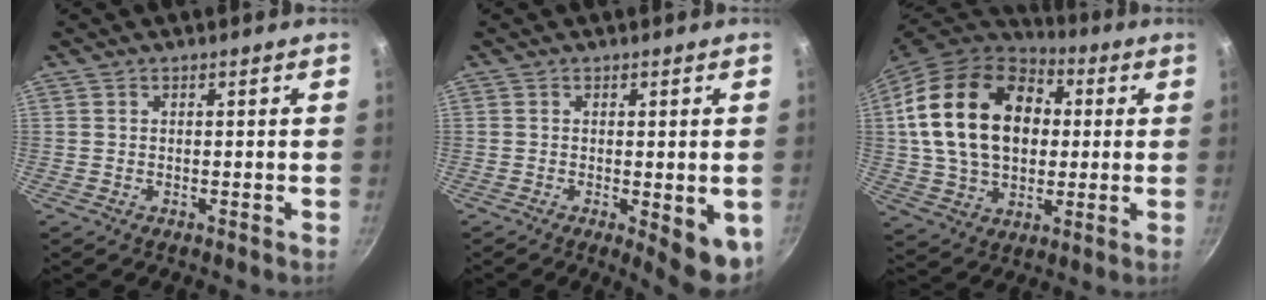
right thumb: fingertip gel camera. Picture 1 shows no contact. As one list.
[{"total": 7.9, "force": [-1.7, 2.4, 7.3], "torque": [-0.070, -0.006, -0.015]}, {"total": 23.7, "force": [4.0, 16.7, 16.4], "torque": [-0.273, 0.019, 0.069]}]